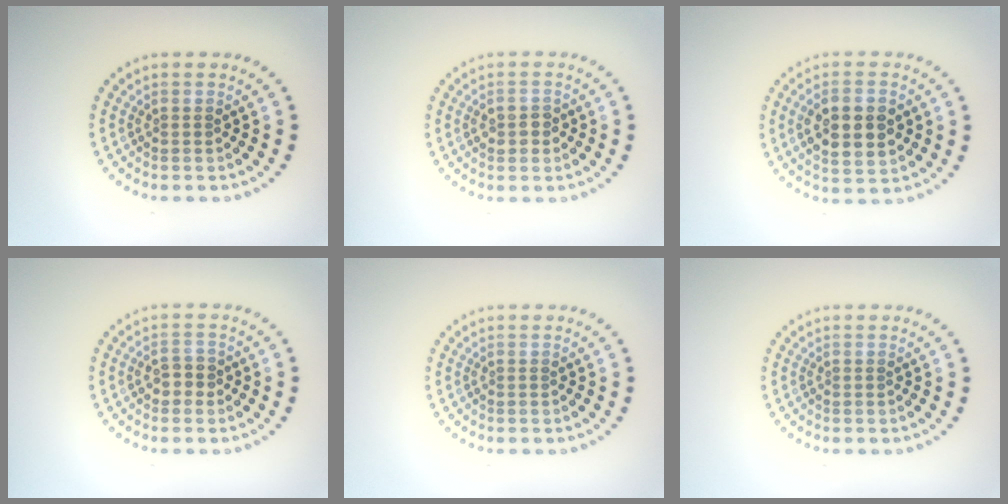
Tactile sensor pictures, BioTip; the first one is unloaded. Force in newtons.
{"total": 1.8, "press": 1.8, "slide": 0.1}
{"total": 5.5, "press": 5.5, "slide": 0.4}
{"total": 1.9, "press": 1.9, "slide": 0.3}
{"total": 0.0}
{"total": 0.0}